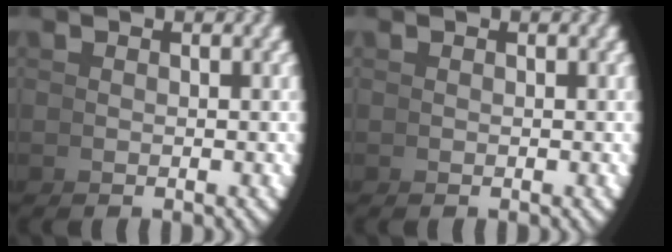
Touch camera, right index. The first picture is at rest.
{"total": 0.0}